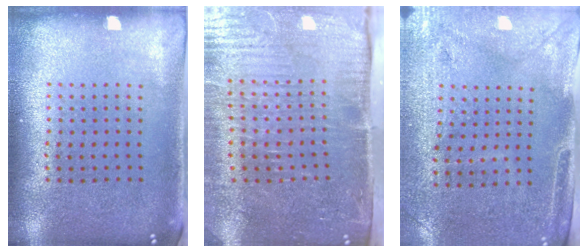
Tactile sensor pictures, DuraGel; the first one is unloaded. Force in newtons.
{"total": 5.3, "press": 4.5, "slide": 2.7}
{"total": 3.0, "press": 2.5, "slide": 1.5}